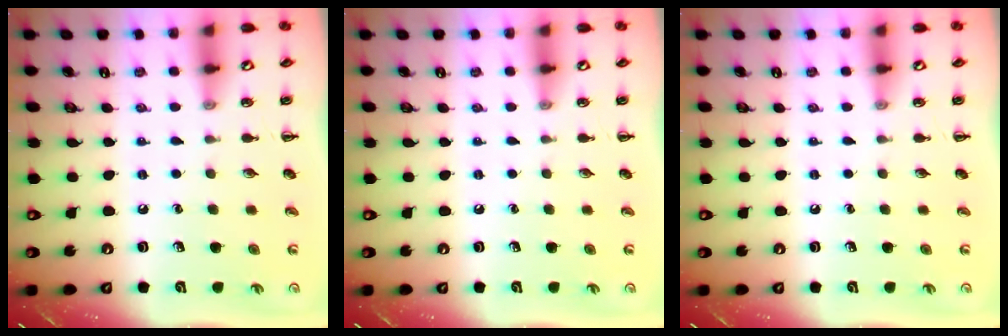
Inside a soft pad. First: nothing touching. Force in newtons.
{"total": 0.0}
{"total": 0.0}